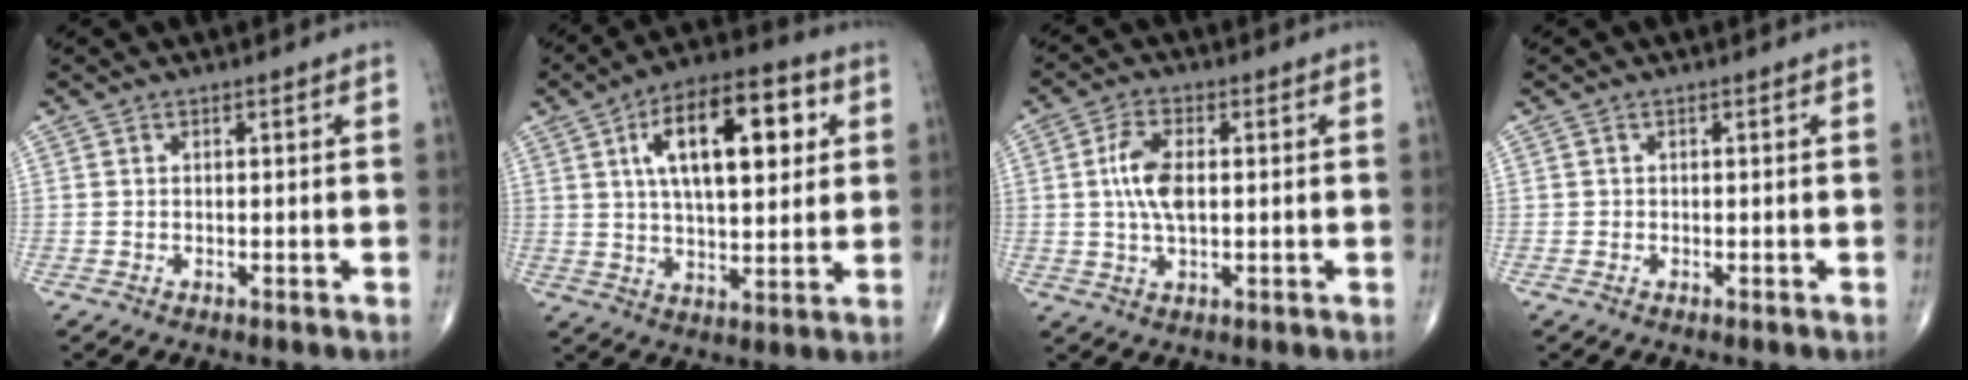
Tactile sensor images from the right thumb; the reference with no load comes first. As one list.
[{"total": 18.4, "force": [5.5, 8.2, 15.6], "torque": [-0.222, 0.003, 0.083]}, {"total": 7.0, "force": [0.6, 3.4, 6.1], "torque": [-0.127, 0.005, 0.009]}, {"total": 0.0}]